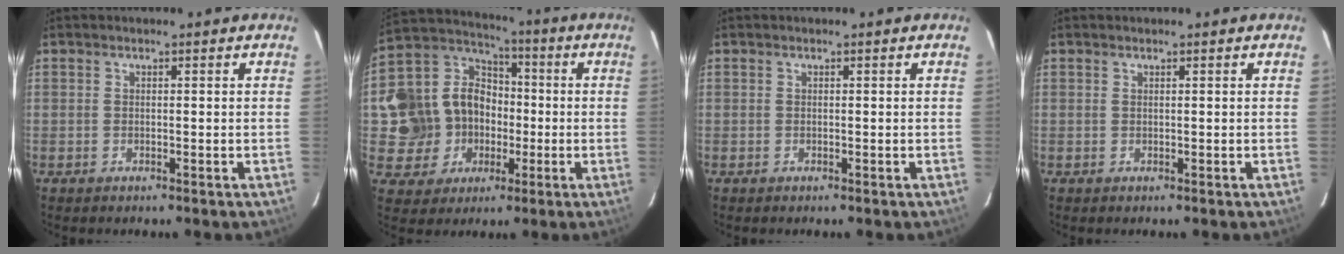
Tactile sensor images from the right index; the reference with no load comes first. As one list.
[{"total": 16.9, "force": [-2.6, 15.5, 6.0], "torque": [-0.164, 0.051, -0.026]}, {"total": 0.0}, {"total": 0.0}]